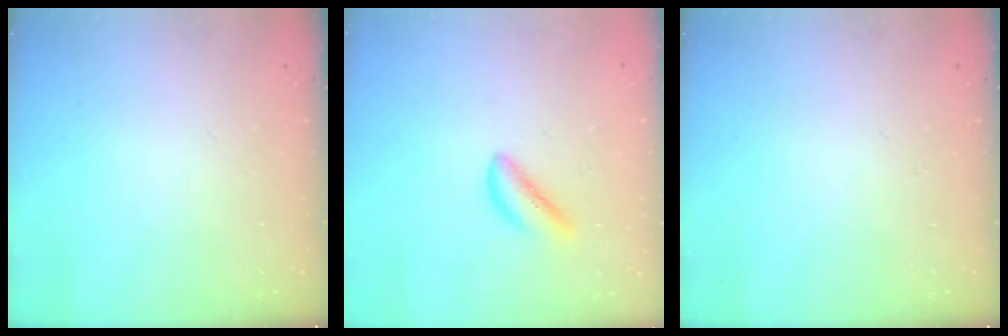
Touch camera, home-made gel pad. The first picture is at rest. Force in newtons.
{"total": 3.8, "press": 3.8, "slide": 0.2}
{"total": 0.0}